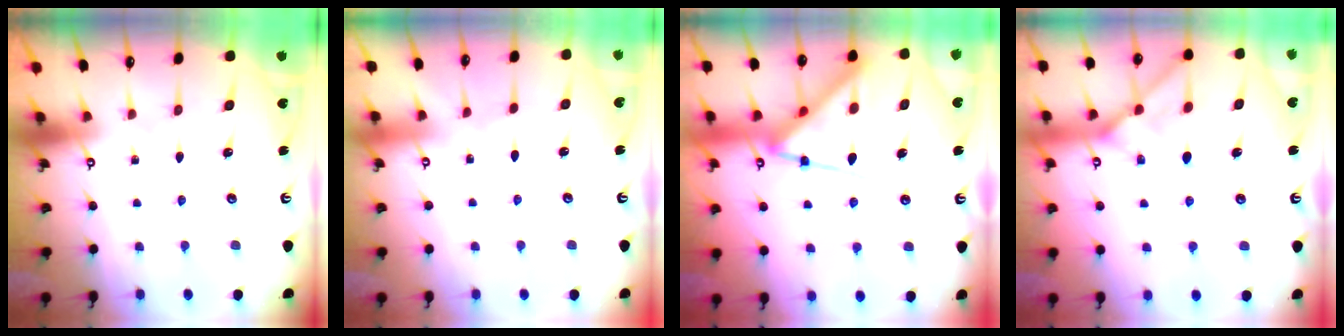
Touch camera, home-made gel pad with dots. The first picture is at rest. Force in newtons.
{"total": 2.2, "press": 2.1, "slide": 0.5}
{"total": 14.2, "press": 14.2, "slide": 1.5}
{"total": 13.2, "press": 13.2, "slide": 1.2}